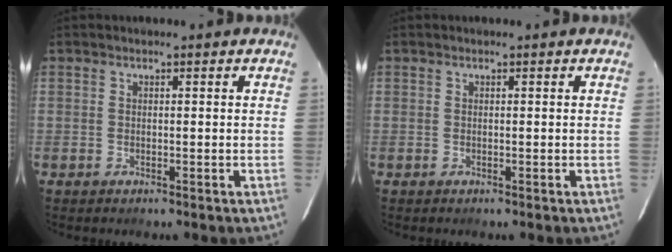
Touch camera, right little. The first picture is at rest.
{"total": 0.0}